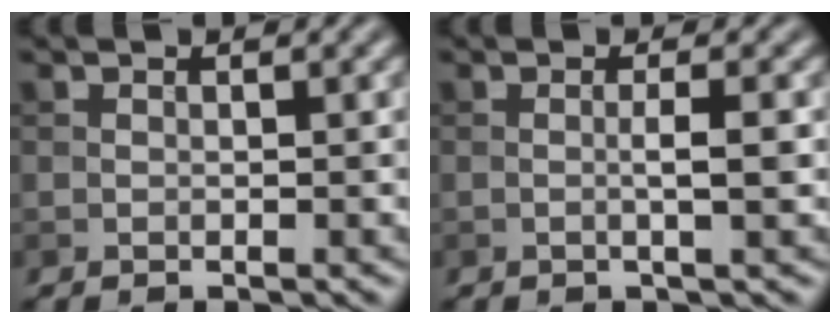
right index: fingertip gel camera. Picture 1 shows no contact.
{"total": 1.9, "force": [-0.1, 0.2, 1.8], "torque": [-0.031, 0.001, -0.005]}